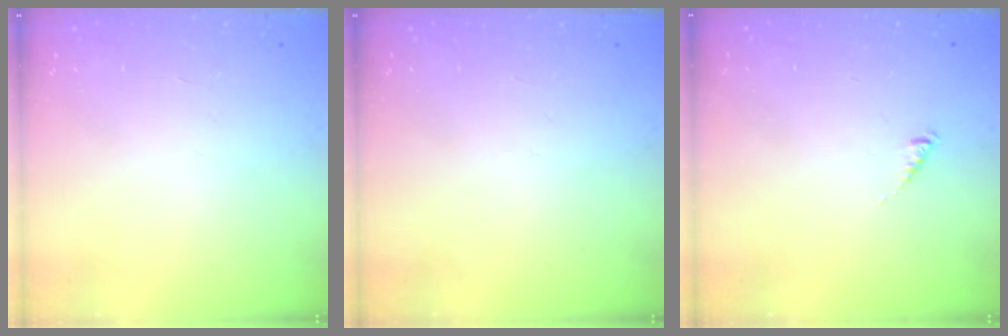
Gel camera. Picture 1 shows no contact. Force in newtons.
{"total": 0.0}
{"total": 0.0}